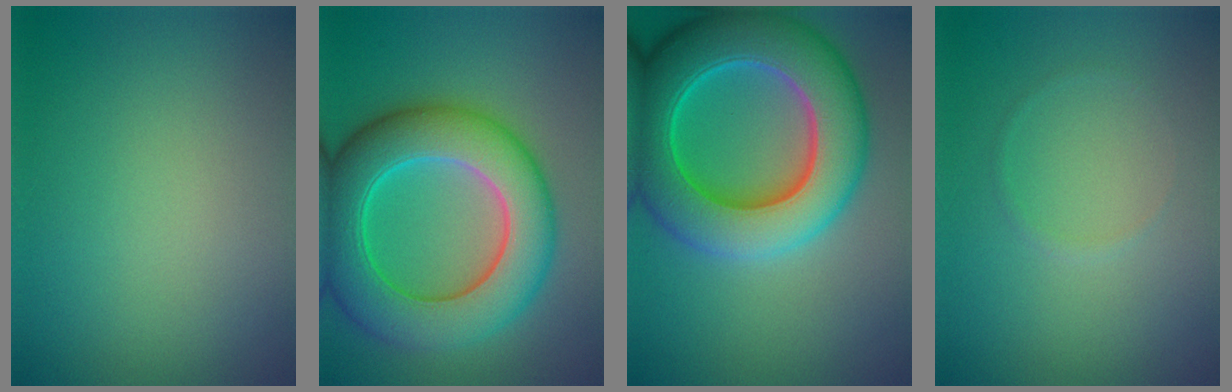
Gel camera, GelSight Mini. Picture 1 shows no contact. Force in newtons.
{"total": 10.5, "press": 10.5, "slide": 0.0}
{"total": 11.7, "press": 11.7, "slide": 0.2}
{"total": 0.5, "press": 0.5, "slide": 0.1}